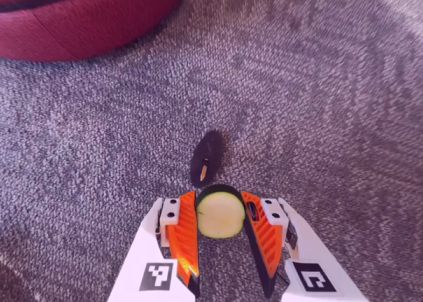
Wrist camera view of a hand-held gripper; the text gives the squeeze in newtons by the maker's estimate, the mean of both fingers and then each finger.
{"total": 9.6, "left": 9.5, "right": 9.7}